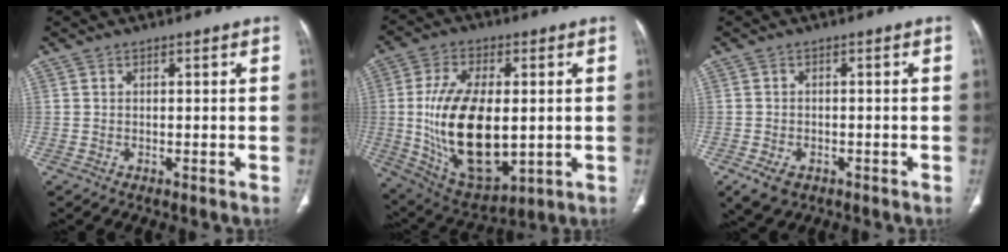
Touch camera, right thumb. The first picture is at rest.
{"total": 20.8, "force": [-0.5, 10.7, 17.8], "torque": [-0.323, -0.014, 0.012]}
{"total": 5.3, "force": [-2.7, 3.5, 2.9], "torque": [-0.053, 0.004, -0.035]}